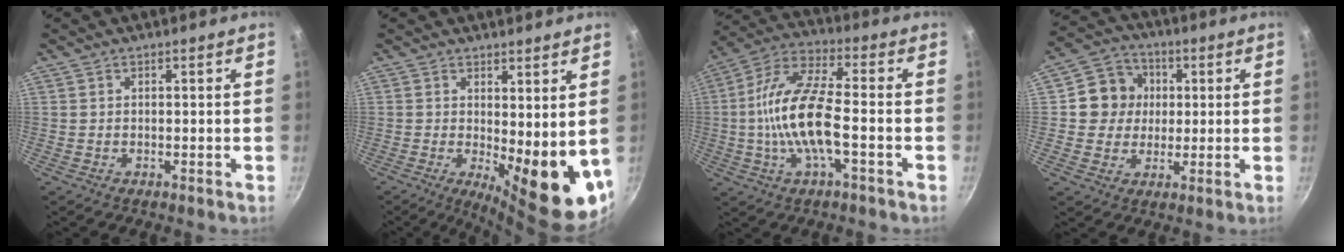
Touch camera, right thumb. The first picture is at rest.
{"total": 12.4, "force": [0.6, 4.4, 11.6], "torque": [-0.124, -0.028, 0.019]}
{"total": 15.1, "force": [-2.6, 5.3, 13.9], "torque": [-0.270, 0.034, -0.064]}
{"total": 9.4, "force": [1.3, 8.7, 3.1], "torque": [-0.014, 0.014, 0.010]}